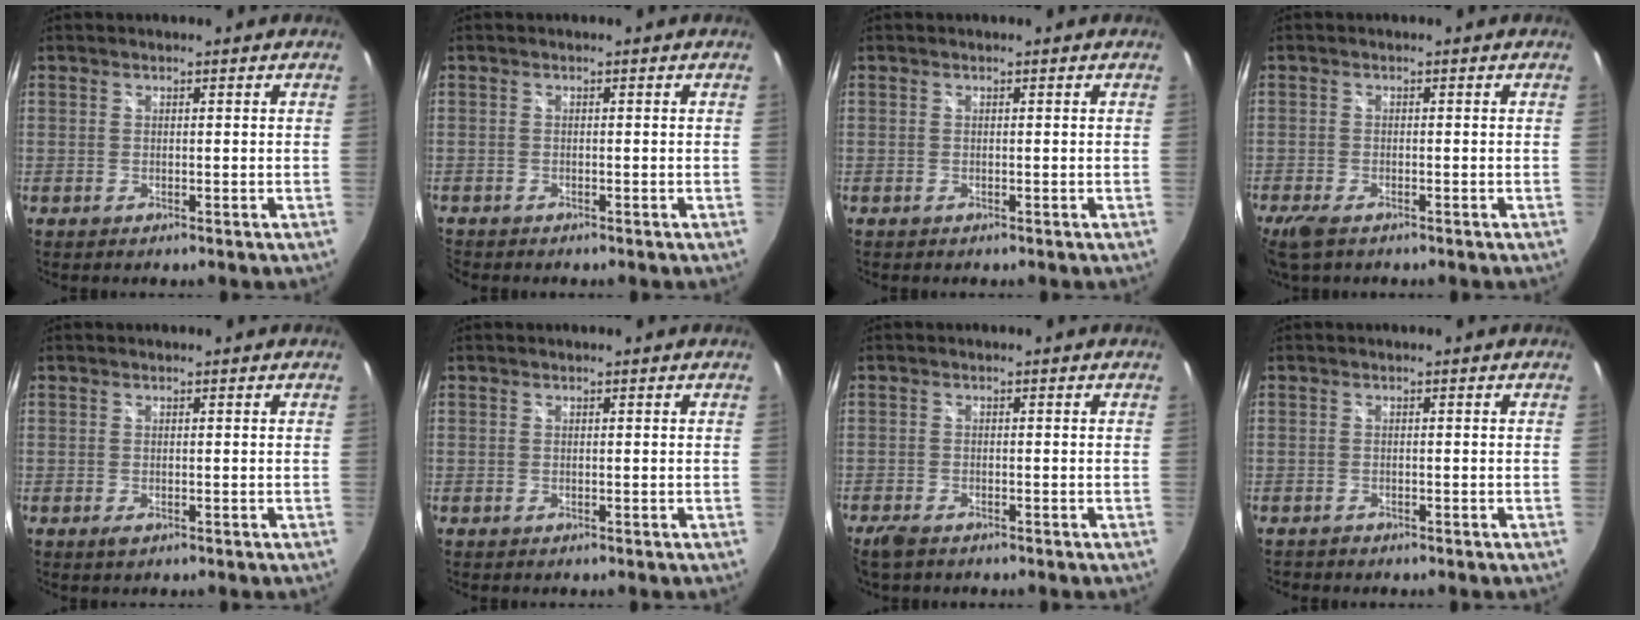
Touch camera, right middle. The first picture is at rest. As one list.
[{"total": 1.2, "force": [-1.2, 0.3, 0.0], "torque": [-0.005, -0.005, -0.024]}, {"total": 0.0}, {"total": 4.9, "force": [-3.5, 1.8, 2.9], "torque": [-0.072, -0.020, -0.066]}, {"total": 0.9, "force": [-0.4, 0.5, 0.7], "torque": [-0.013, -0.004, -0.006]}, {"total": 0.0}, {"total": 3.6, "force": [-2.8, 1.3, 1.8], "torque": [-0.047, -0.013, -0.055]}, {"total": 1.0, "force": [-0.9, 0.5, 0.1], "torque": [-0.006, -0.001, -0.015]}]